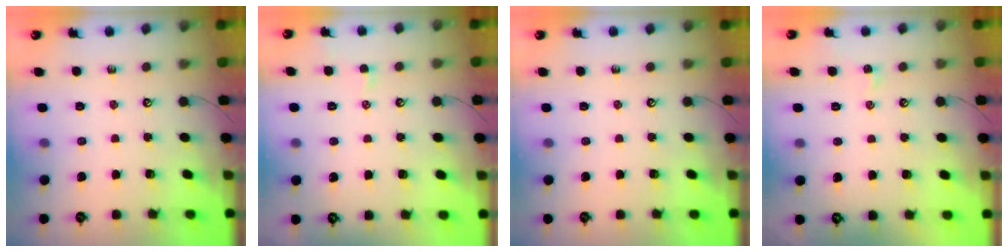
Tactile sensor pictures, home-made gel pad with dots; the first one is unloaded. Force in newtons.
{"total": 1.2, "press": 1.2, "slide": 0.4}
{"total": 0.0}
{"total": 0.5, "press": 0.4, "slide": 0.4}